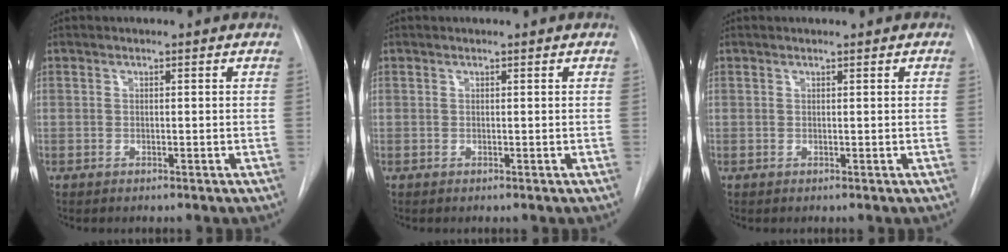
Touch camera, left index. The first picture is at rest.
{"total": 0.0}
{"total": 0.6, "force": [0.5, 0.1, 0.2], "torque": [-0.008, 0.003, 0.008]}